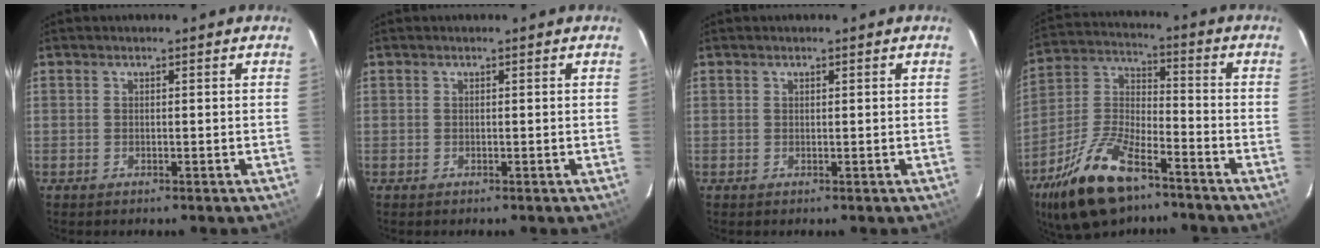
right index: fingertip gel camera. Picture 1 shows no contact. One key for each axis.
{"total": 0.0}
{"total": 0.0}
{"total": 17.9, "fx": -11.6, "fy": 7.2, "fz": 11.6, "tx": -0.248, "ty": -0.006, "tz": -0.217}